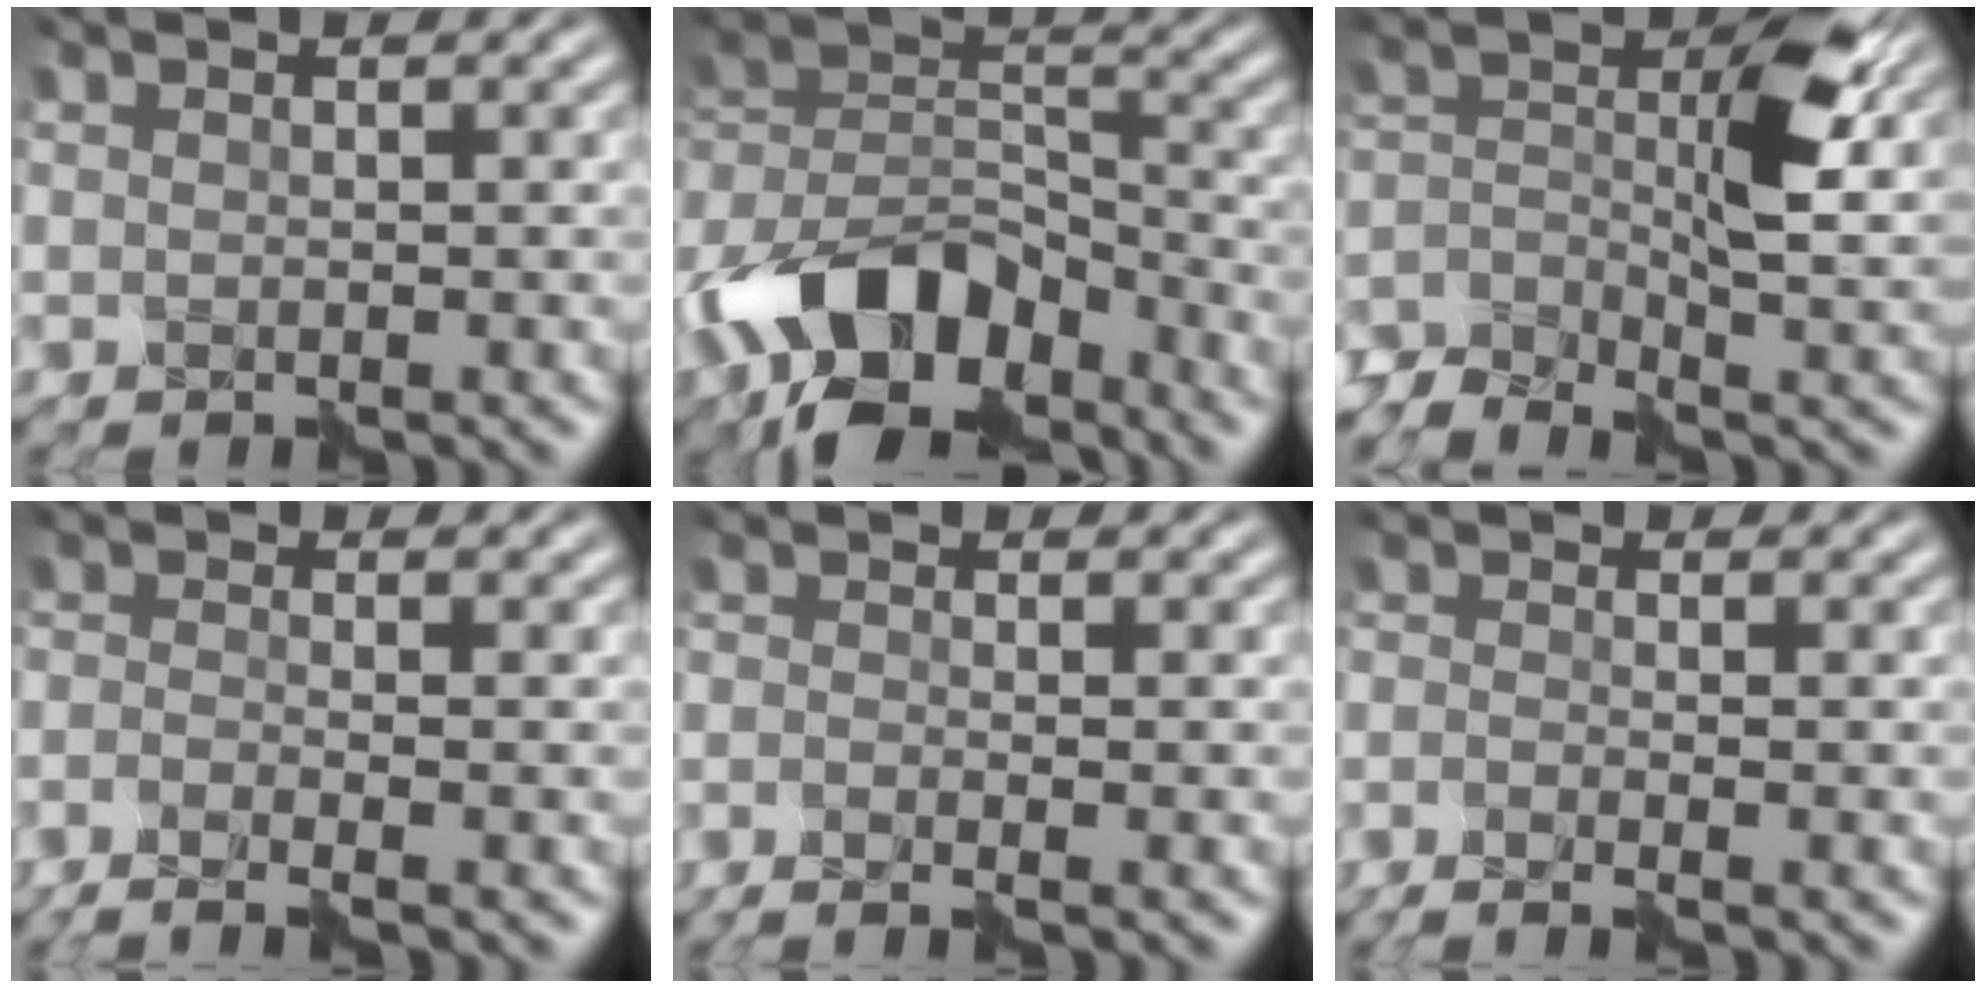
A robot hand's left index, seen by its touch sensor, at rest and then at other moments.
{"total": 12.4, "force": [-8.0, 6.7, 6.6], "torque": [-0.135, 0.009, -0.148]}
{"total": 4.8, "force": [-2.8, 1.3, 3.6], "torque": [-0.073, 0.000, -0.069]}
{"total": 2.9, "force": [-2.0, -0.1, 2.1], "torque": [-0.041, 0.002, -0.040]}
{"total": 1.7, "force": [-1.1, -0.4, 1.2], "torque": [-0.026, 0.003, -0.019]}
{"total": 2.1, "force": [-1.4, -0.3, 1.5], "torque": [-0.031, 0.003, -0.025]}